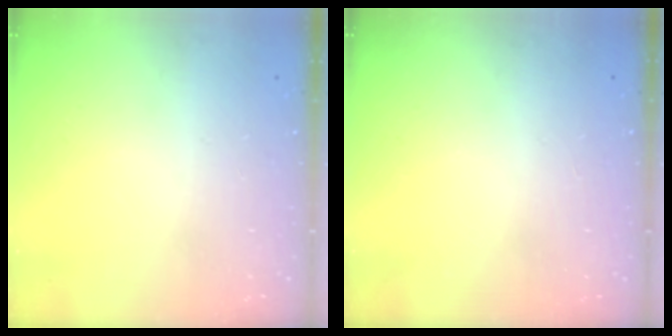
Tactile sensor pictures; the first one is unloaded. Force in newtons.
{"total": 0.0}